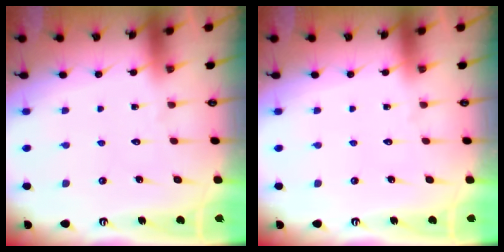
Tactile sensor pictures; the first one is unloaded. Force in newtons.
{"total": 0.0}